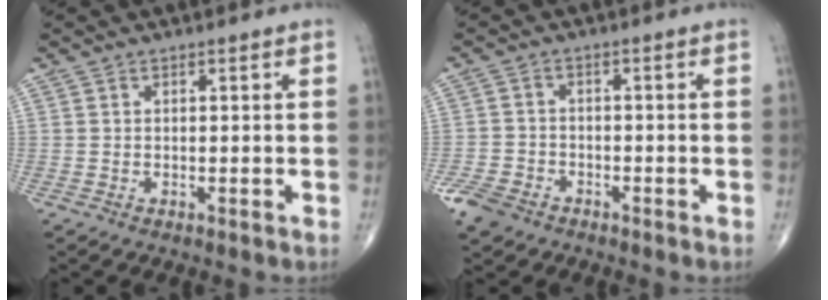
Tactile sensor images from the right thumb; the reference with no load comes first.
{"total": 5.3, "force": [-3.6, 3.4, 2.0], "torque": [-0.045, 0.010, -0.069]}